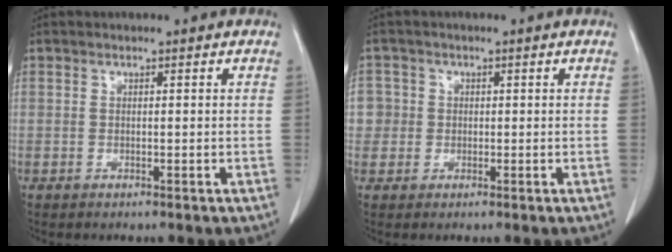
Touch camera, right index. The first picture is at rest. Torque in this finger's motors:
{"motor_torque": [0.06, 0.00, 0.04, 0.01]}